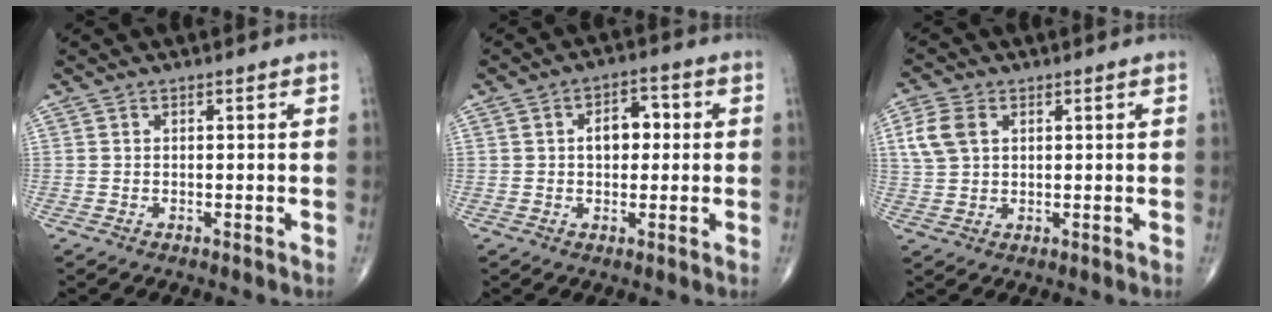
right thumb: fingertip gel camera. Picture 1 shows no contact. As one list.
[{"total": 6.1, "force": [0.6, 4.0, 4.5], "torque": [-0.052, 0.015, 0.002]}, {"total": 6.1, "force": [1.9, 4.2, 4.0], "torque": [-0.084, 0.005, 0.038]}]